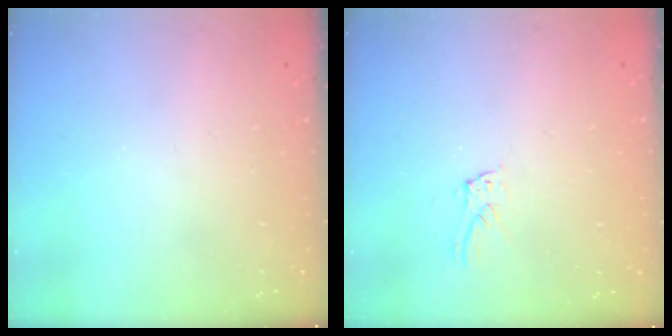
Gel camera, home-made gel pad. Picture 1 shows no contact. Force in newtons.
{"total": 4.4, "press": 4.4, "slide": 0.4}